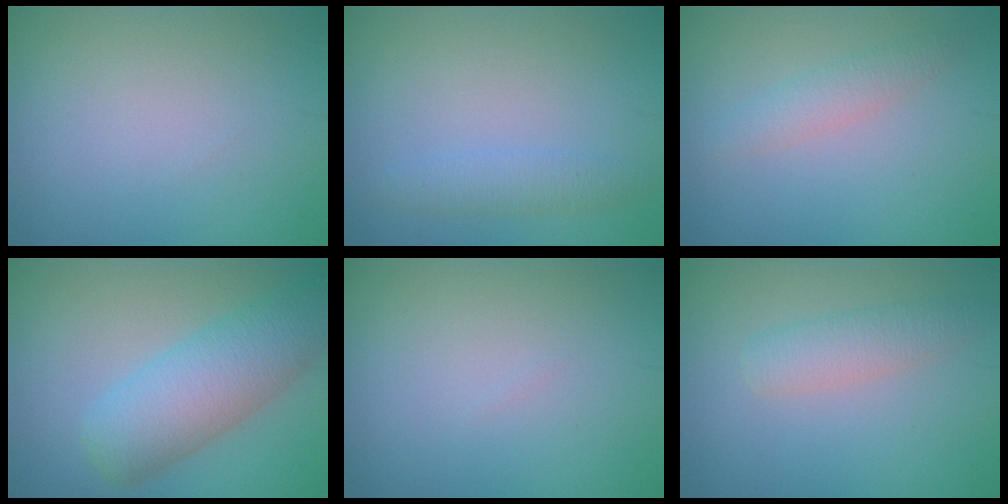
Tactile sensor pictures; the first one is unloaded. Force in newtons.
{"total": 2.0, "press": 2.0, "slide": 0.1}
{"total": 1.9, "press": 1.9, "slide": 0.1}
{"total": 6.6, "press": 6.5, "slide": 0.3}
{"total": 0.0}
{"total": 2.6, "press": 2.6, "slide": 0.2}